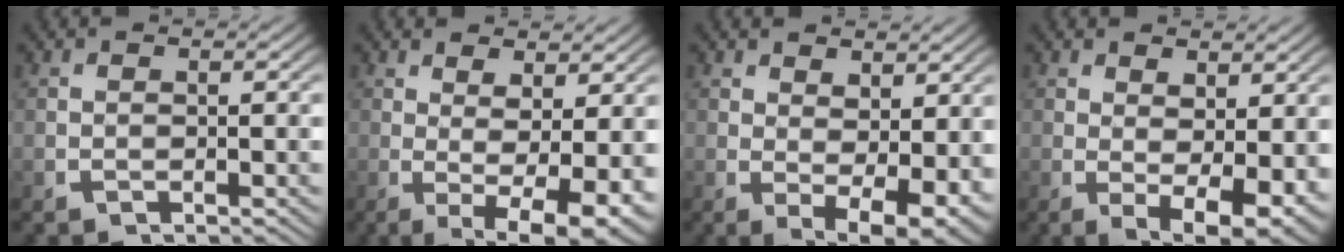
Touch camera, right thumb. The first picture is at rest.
{"total": 7.3, "force": [-1.1, 3.2, 6.4], "torque": [-0.107, -0.037, 0.003]}
{"total": 5.4, "force": [-0.2, 3.1, 4.4], "torque": [-0.079, -0.040, 0.017]}
{"total": 6.0, "force": [-0.8, 3.3, 4.9], "torque": [-0.089, -0.041, 0.009]}